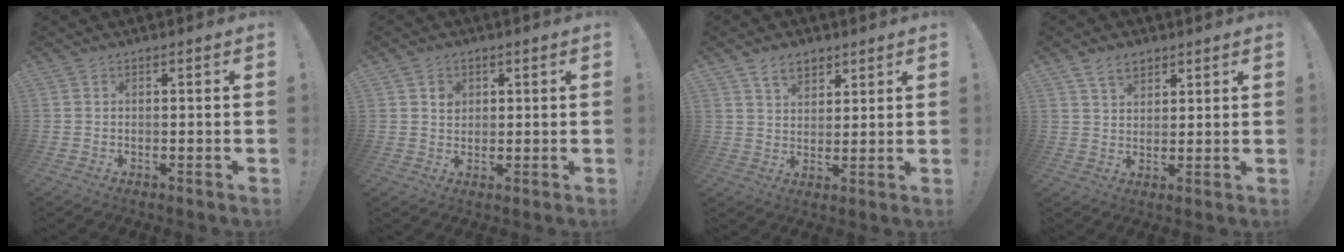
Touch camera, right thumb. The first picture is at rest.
{"total": 3.0, "force": [1.3, 2.7, 0.7], "torque": [0.001, -0.008, 0.020]}
{"total": 7.1, "force": [4.6, 4.5, 3.0], "torque": [-0.046, -0.018, 0.086]}
{"total": 6.1, "force": [4.0, 3.6, 2.8], "torque": [-0.044, -0.013, 0.074]}